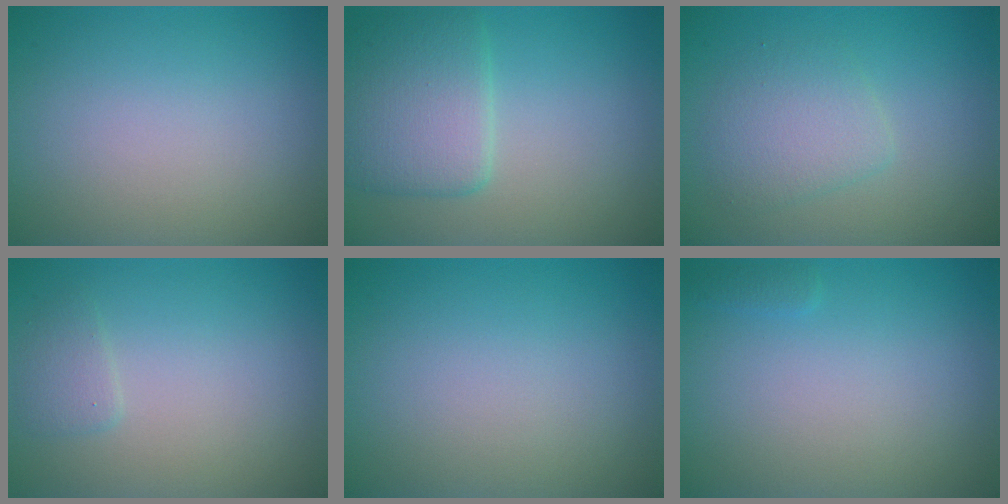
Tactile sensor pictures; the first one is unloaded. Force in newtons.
{"total": 4.6, "press": 4.6, "slide": 0.4}
{"total": 2.8, "press": 2.8, "slide": 0.1}
{"total": 1.1, "press": 1.1, "slide": 0.2}
{"total": 0.0}
{"total": 0.5, "press": 0.5, "slide": 0.1}